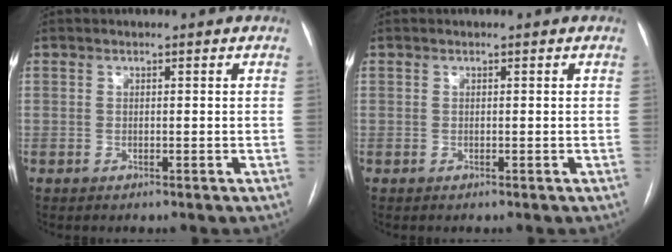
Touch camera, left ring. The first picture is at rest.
{"total": 0.0}